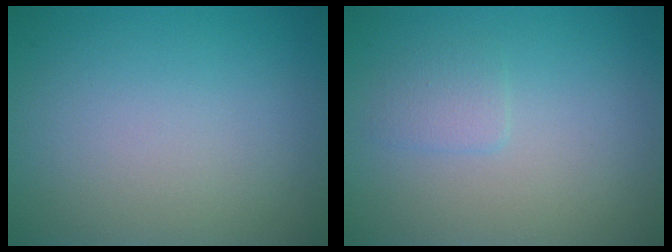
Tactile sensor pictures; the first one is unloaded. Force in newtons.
{"total": 1.2, "press": 1.2, "slide": 0.1}